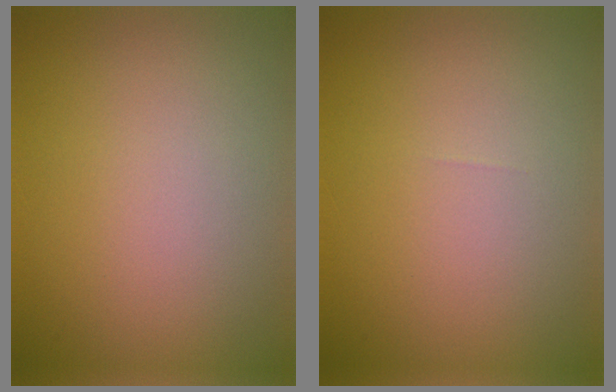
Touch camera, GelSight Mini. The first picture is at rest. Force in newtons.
{"total": 0.0}